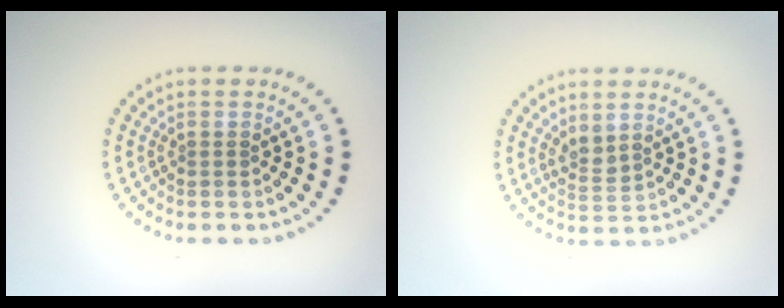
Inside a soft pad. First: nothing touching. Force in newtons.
{"total": 1.6, "press": 1.3, "slide": 0.9}